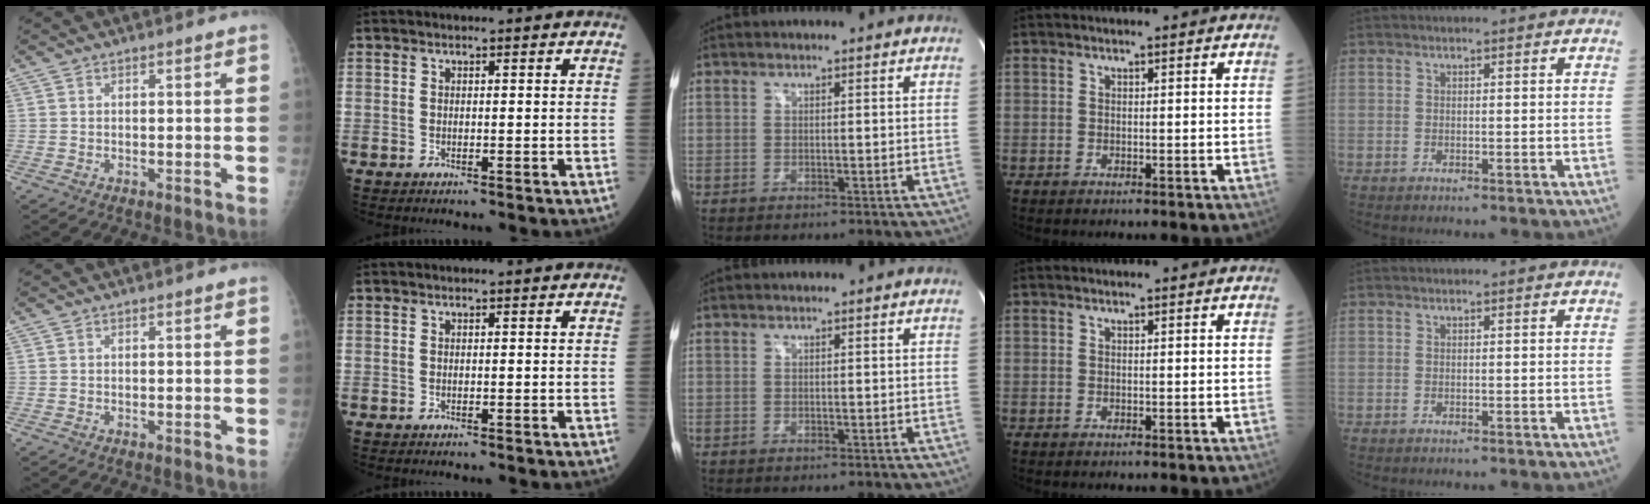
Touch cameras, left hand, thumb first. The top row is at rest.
{}